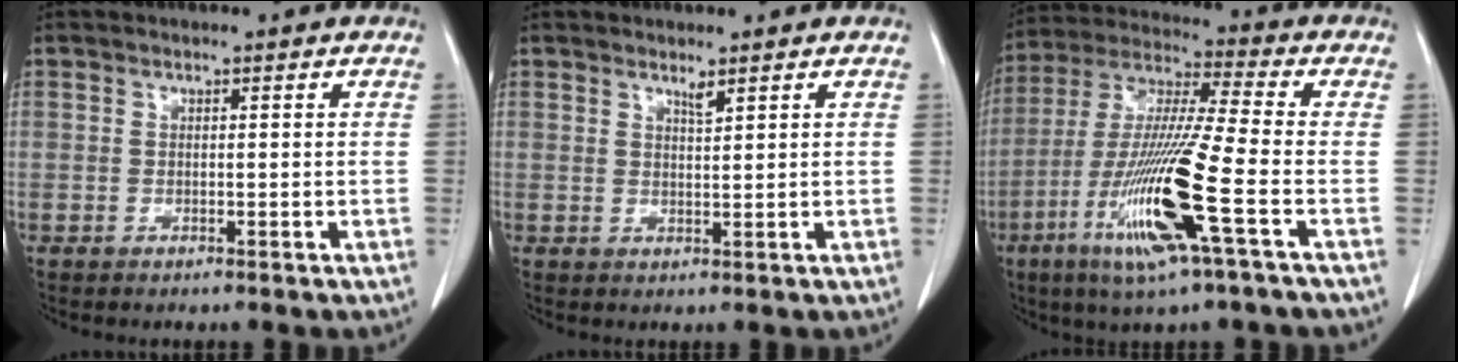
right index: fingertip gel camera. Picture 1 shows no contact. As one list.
[{"total": 1.4, "force": [1.1, 0.0, 0.8], "torque": [-0.016, -0.006, 0.021]}, {"total": 16.6, "force": [-6.1, -0.3, 15.5], "torque": [-0.323, -0.022, -0.118]}]